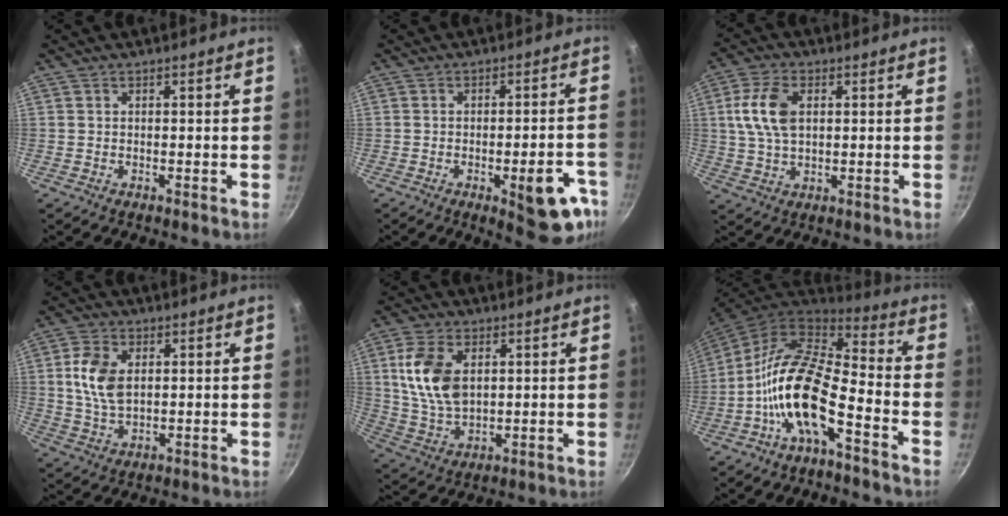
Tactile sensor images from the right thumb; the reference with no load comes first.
{"total": 12.6, "force": [-5.2, 4.5, 10.5], "torque": [-0.084, 0.026, -0.061]}
{"total": 9.3, "force": [2.0, 5.3, 7.3], "torque": [-0.139, 0.007, 0.036]}
{"total": 8.5, "force": [1.8, 5.2, 6.5], "torque": [-0.118, -0.003, 0.035]}
{"total": 12.0, "force": [3.0, 7.3, 9.0], "torque": [-0.165, -0.017, 0.064]}
{"total": 16.8, "force": [-6.4, 7.0, 13.9], "torque": [-0.254, 0.058, -0.137]}